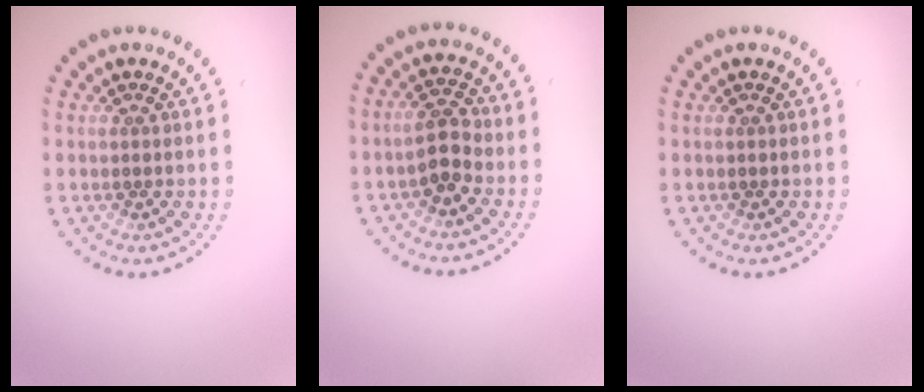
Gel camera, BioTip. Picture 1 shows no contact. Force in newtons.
{"total": 2.6, "press": 2.5, "slide": 0.6}
{"total": 0.0}